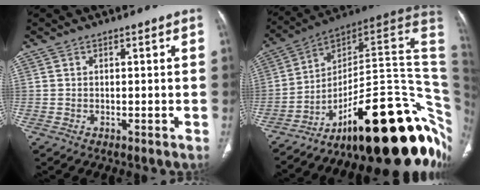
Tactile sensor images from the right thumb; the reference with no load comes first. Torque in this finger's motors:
{"motor_torque": [4.36, 0.65, 0.94, -1.83, 0.55]}